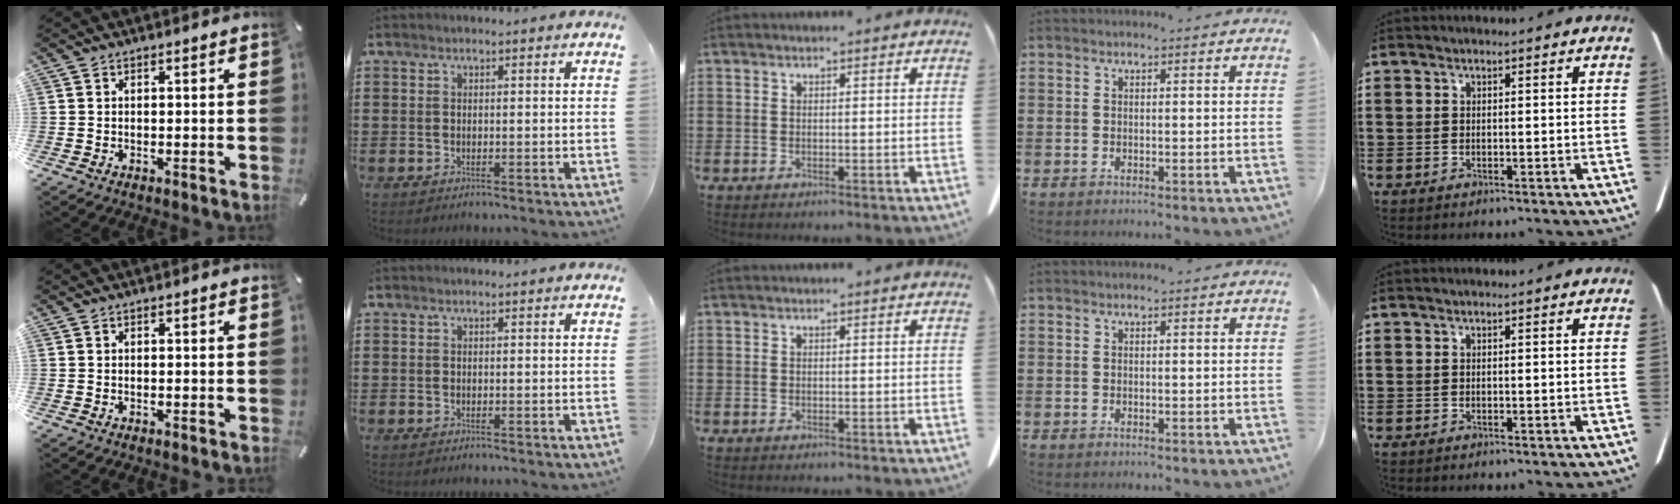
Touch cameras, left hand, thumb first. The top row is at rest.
{}